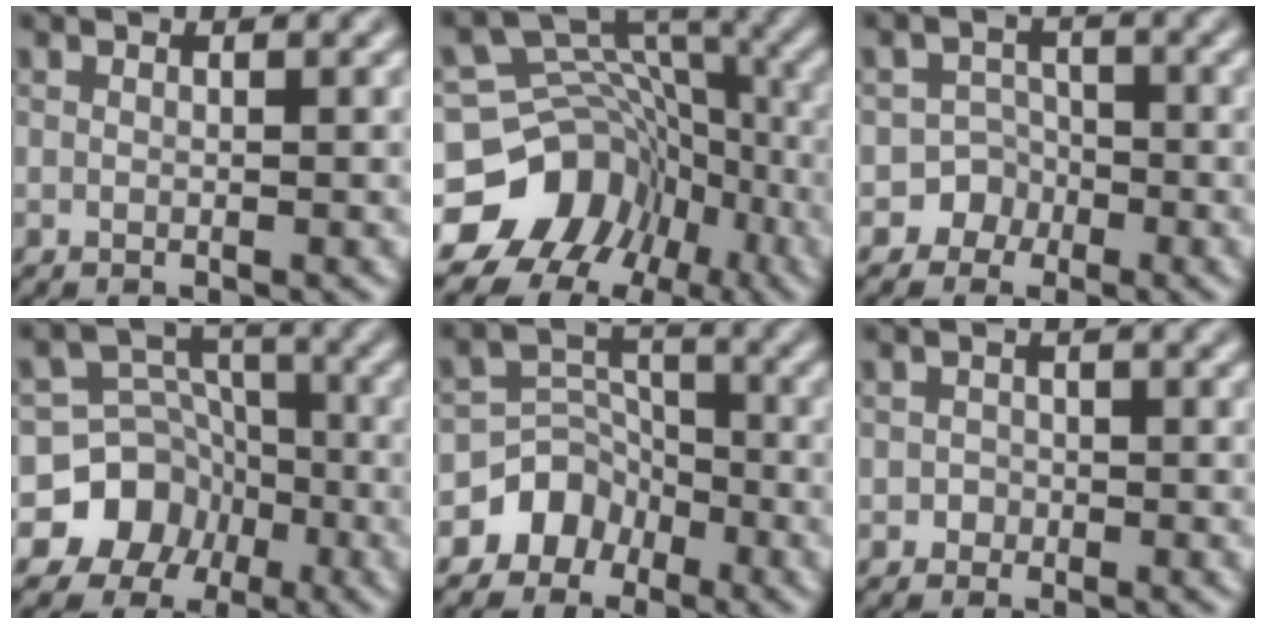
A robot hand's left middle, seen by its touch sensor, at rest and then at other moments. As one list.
[{"total": 12.7, "force": [-6.8, 10.1, 3.4], "torque": [-0.072, 0.014, -0.119]}, {"total": 3.9, "force": [-2.0, 3.4, -0.2], "torque": [0.047, 0.006, -0.052]}, {"total": 8.4, "force": [-4.3, 7.2, 0.8], "torque": [0.006, 0.002, -0.095]}, {"total": 4.1, "force": [-2.7, 3.1, 0.4], "torque": [0.015, 0.023, -0.050]}, {"total": 0.9, "force": [-0.3, 0.9, 0.0], "torque": [0.012, 0.001, -0.008]}]